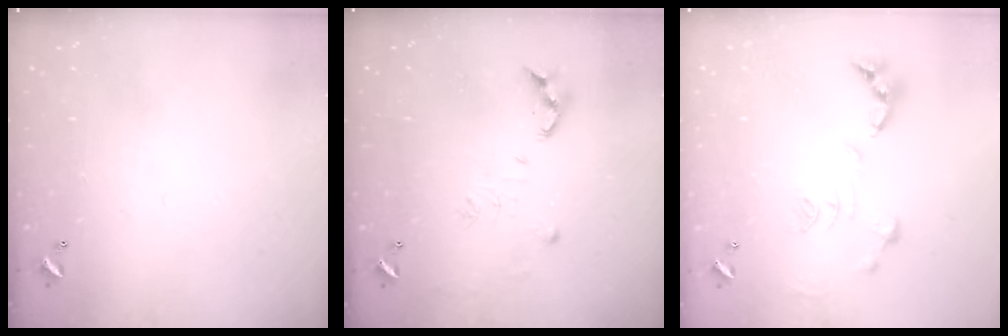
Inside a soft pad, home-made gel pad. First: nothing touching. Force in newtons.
{"total": 7.0, "press": 7.0, "slide": 0.5}
{"total": 1.1, "press": 1.0, "slide": 0.4}